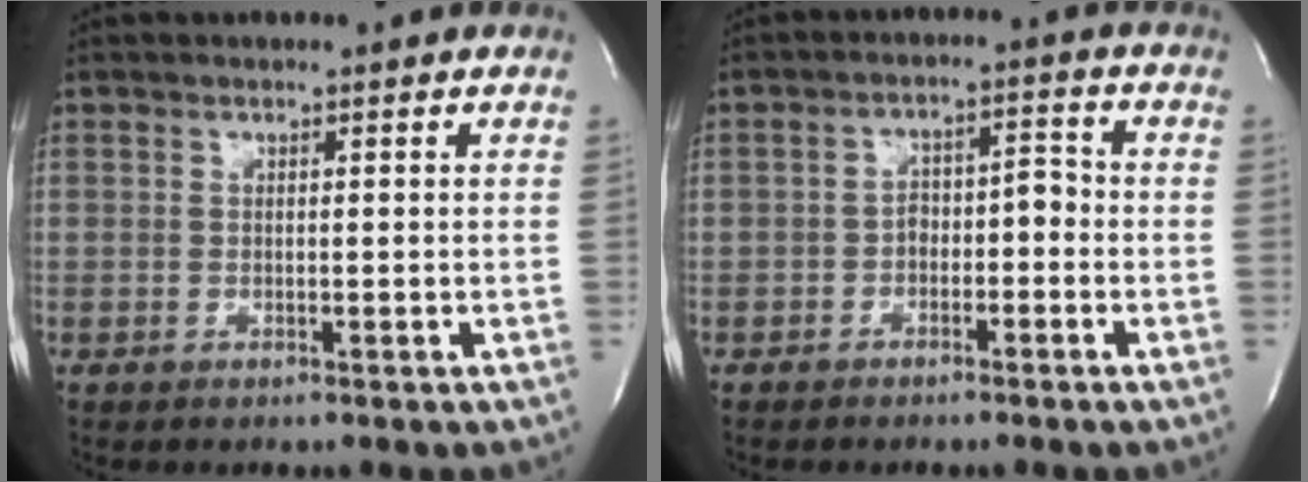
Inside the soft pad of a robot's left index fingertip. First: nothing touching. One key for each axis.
{"total": 4.2, "fx": -1.7, "fy": 2.1, "fz": 3.3, "tx": -0.050, "ty": 0.026, "tz": -0.028}